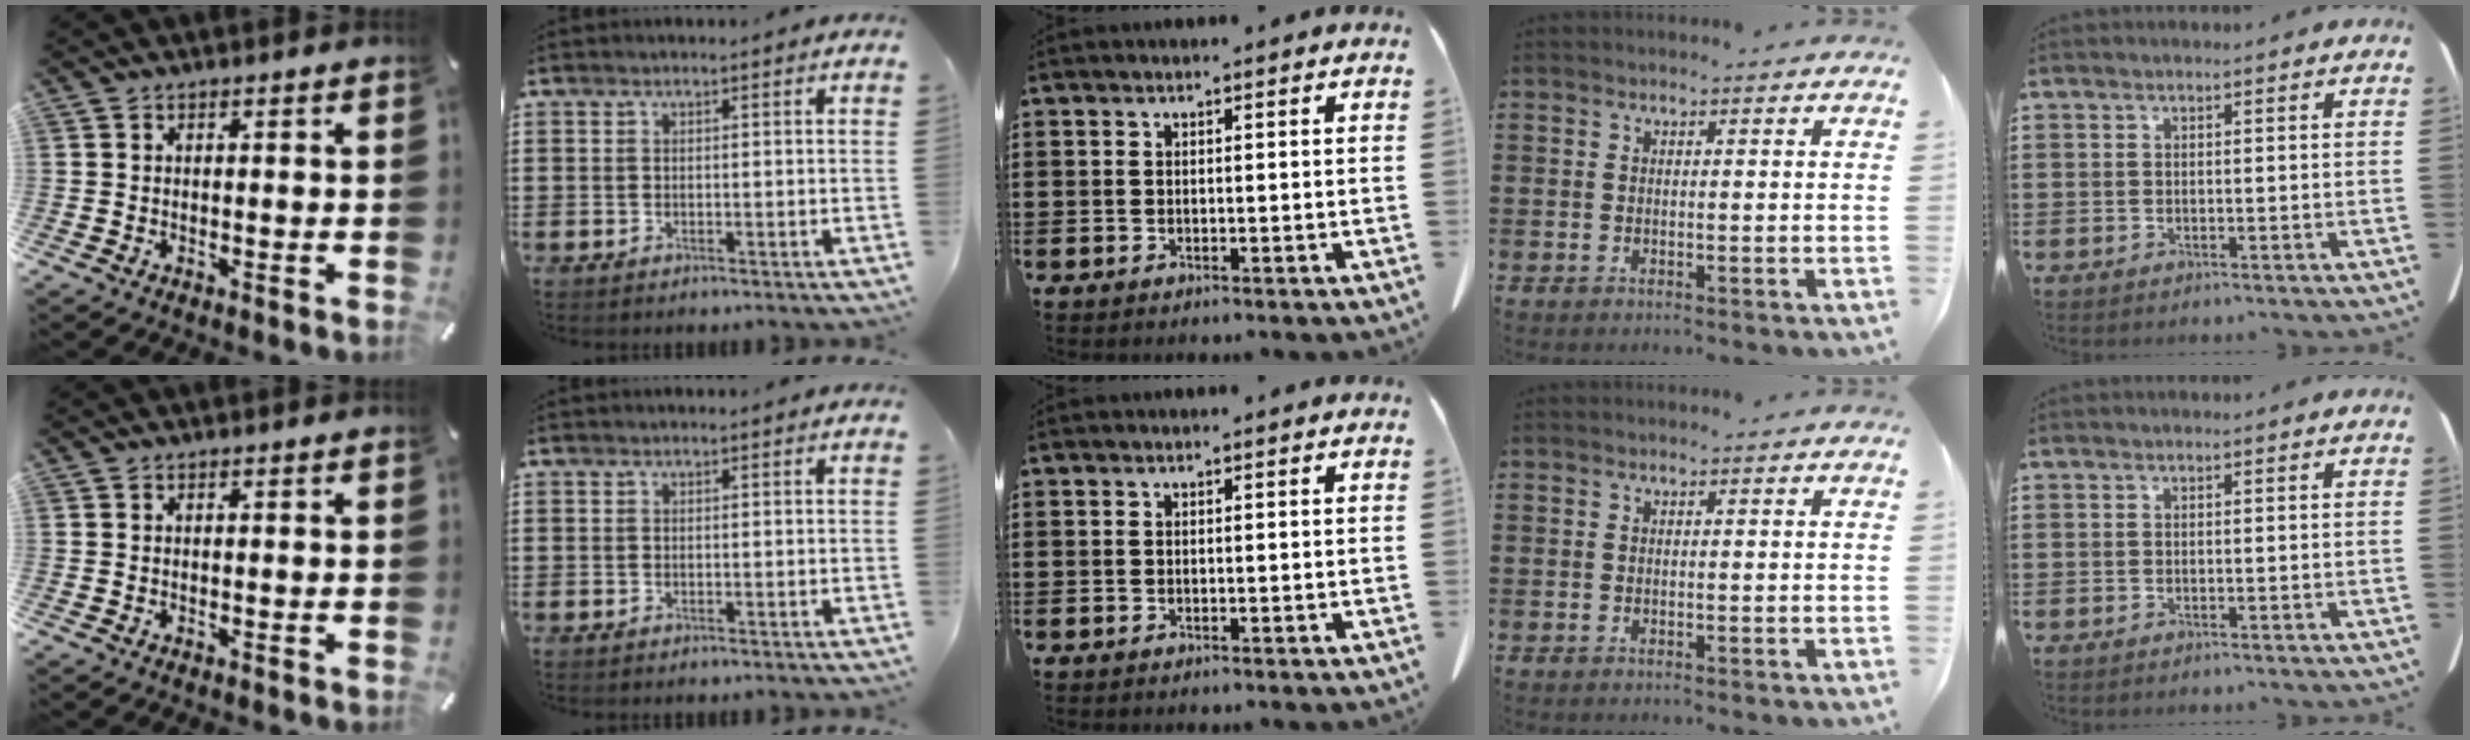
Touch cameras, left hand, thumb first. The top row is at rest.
{}